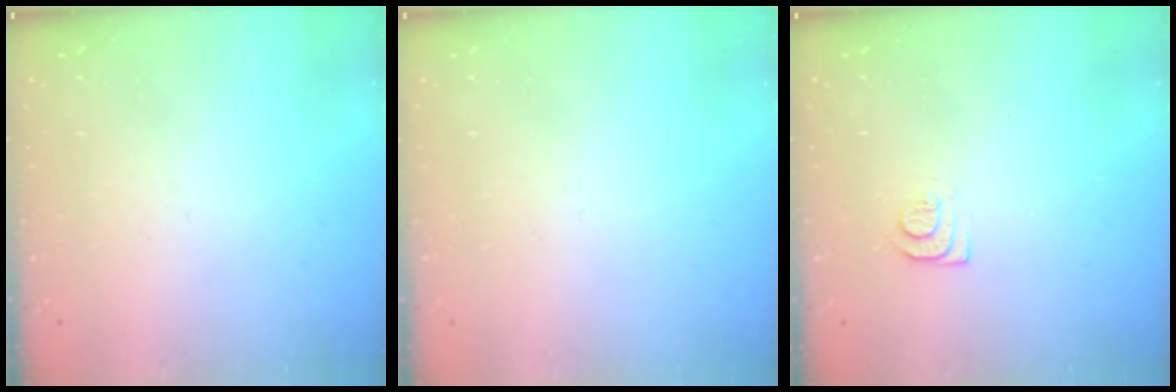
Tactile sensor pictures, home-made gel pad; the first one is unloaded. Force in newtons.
{"total": 1.9, "press": 1.9, "slide": 0.1}
{"total": 6.7, "press": 6.6, "slide": 0.7}